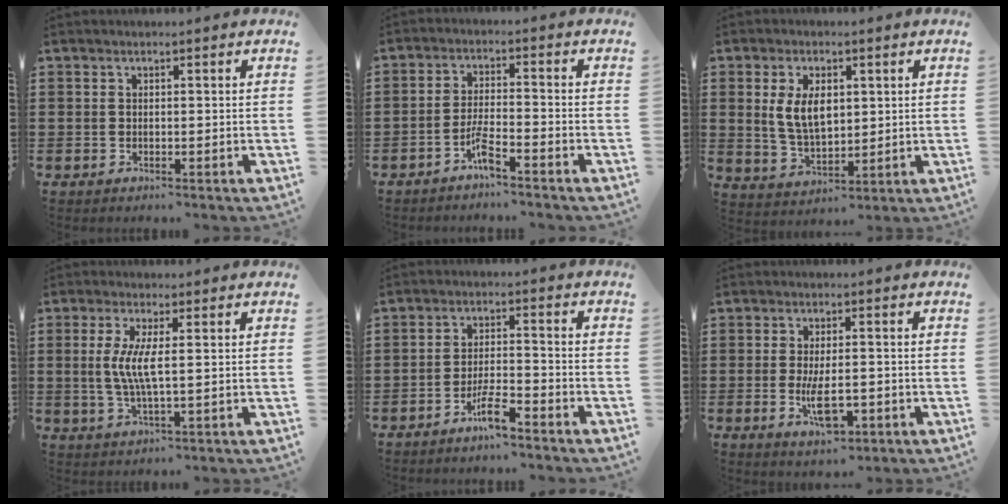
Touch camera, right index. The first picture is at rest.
{"total": 4.1, "force": [-3.1, 0.2, 2.7], "torque": [-0.062, -0.003, -0.062]}
{"total": 6.9, "force": [1.4, 3.8, 5.5], "torque": [-0.116, 0.006, 0.020]}
{"total": 5.3, "force": [0.5, 0.7, 5.3], "torque": [-0.114, -0.010, 0.003]}
{"total": 4.8, "force": [-3.5, 0.7, 3.2], "torque": [-0.068, 0.001, -0.067]}
{"total": 5.5, "force": [-1.6, 2.0, 4.9], "torque": [-0.089, -0.004, -0.032]}